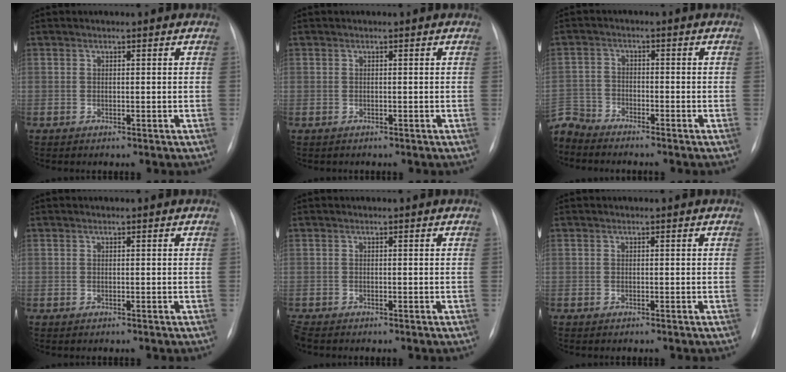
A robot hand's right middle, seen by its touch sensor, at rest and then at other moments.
{"total": 0.5, "force": [-0.3, 0.5, -0.1], "torque": [0.001, 0.006, -0.006]}
{"total": 6.0, "force": [-5.9, 0.9, 0.0], "torque": [0.000, -0.006, -0.118]}
{"total": 0.0}
{"total": 1.4, "force": [-1.2, 0.4, 0.5], "torque": [-0.014, -0.004, -0.019]}
{"total": 0.0}